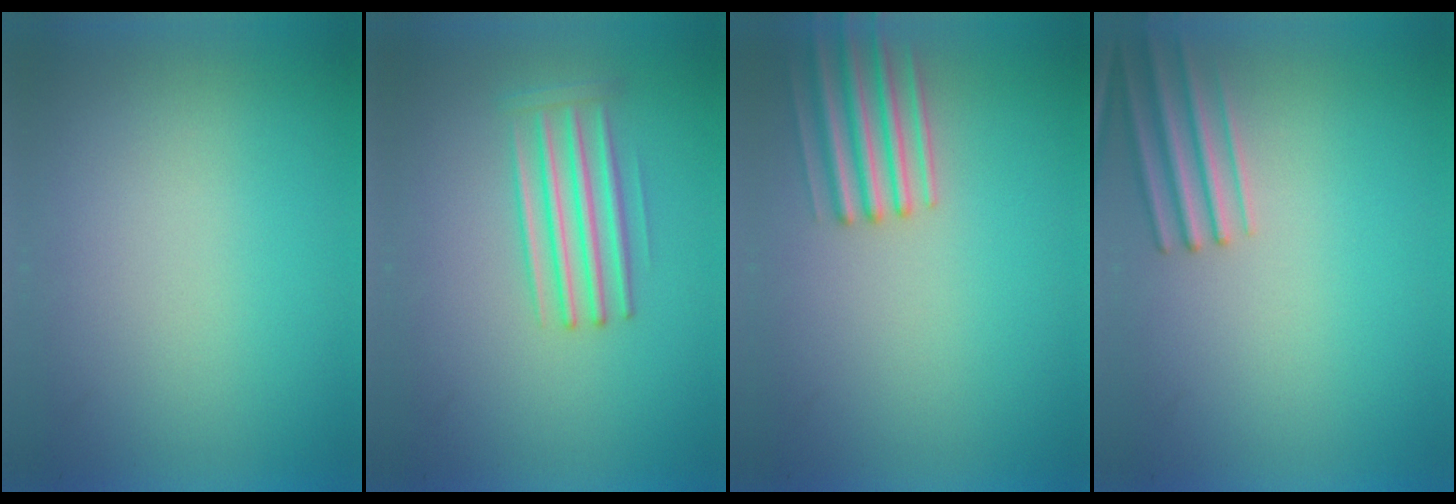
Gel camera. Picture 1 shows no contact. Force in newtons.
{"total": 2.9}
{"total": 3.2}
{"total": 2.5}